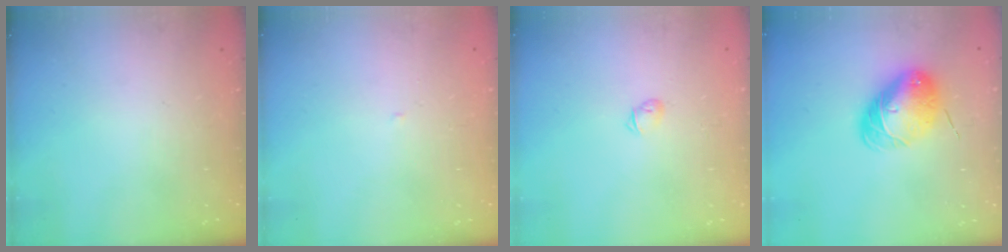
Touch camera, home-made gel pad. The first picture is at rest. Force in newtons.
{"total": 1.8, "press": 1.8, "slide": 0.3}
{"total": 3.3, "press": 3.2, "slide": 0.6}
{"total": 9.3, "press": 9.1, "slide": 2.0}